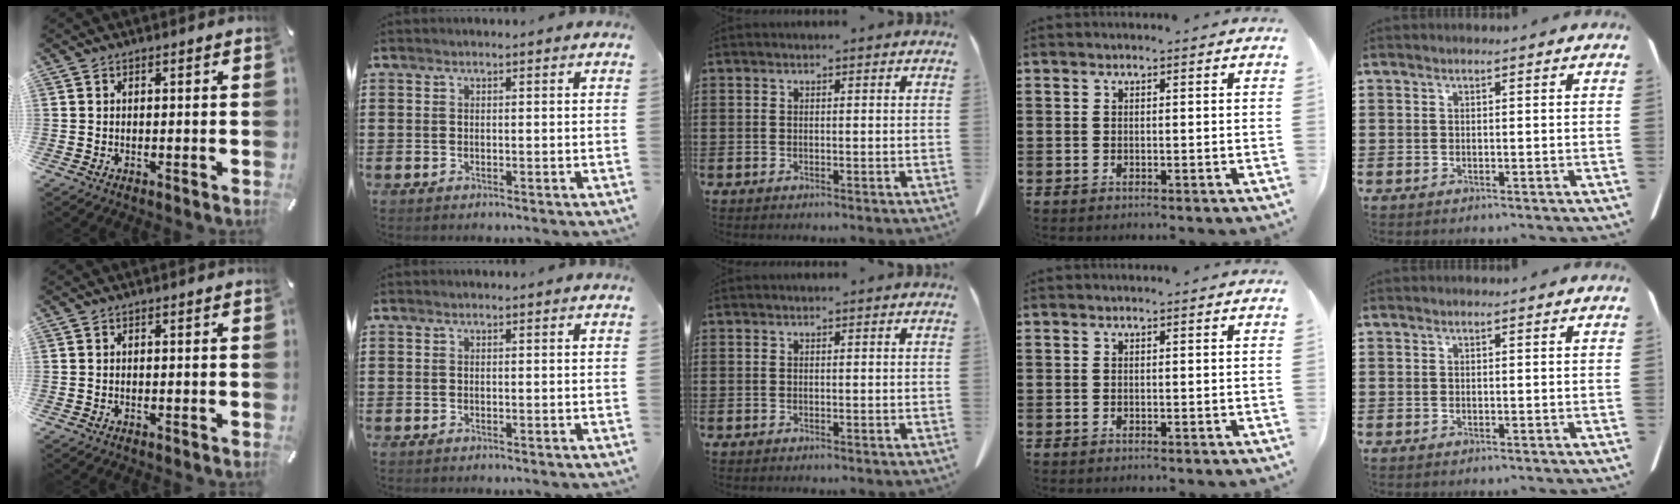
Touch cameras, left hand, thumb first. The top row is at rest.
{}